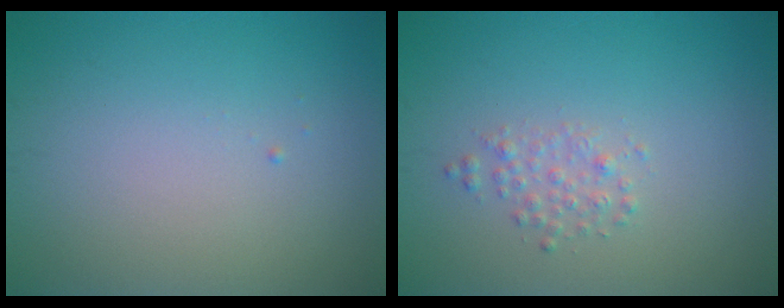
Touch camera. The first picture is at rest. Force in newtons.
{"total": 1.4, "press": 1.4, "slide": 0.0}